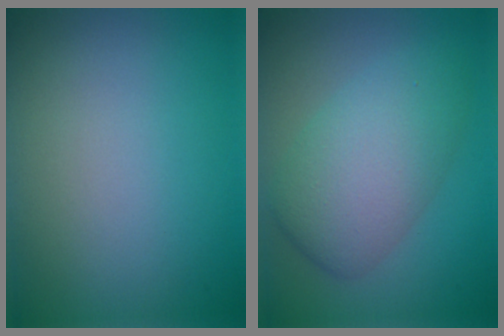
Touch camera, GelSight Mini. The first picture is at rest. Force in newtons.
{"total": 6.4, "press": 6.4, "slide": 0.4}